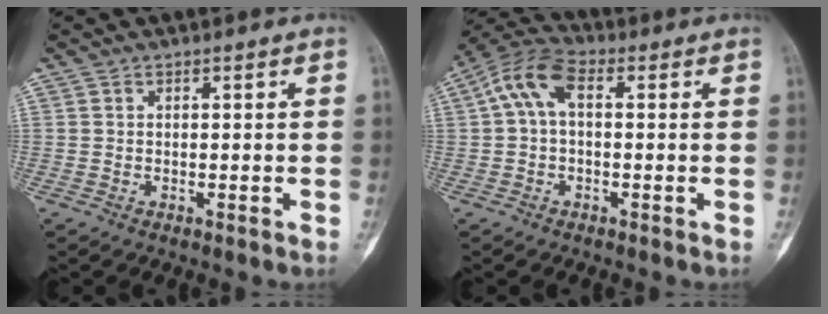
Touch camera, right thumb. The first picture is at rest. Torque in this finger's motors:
{"motor_torque": [0.76, 0.80, 0.03, -0.01, 0.07]}